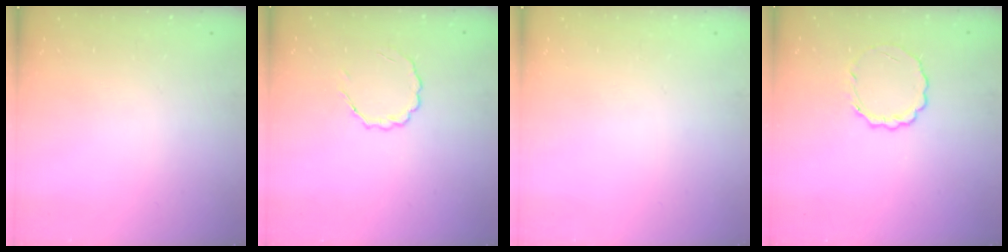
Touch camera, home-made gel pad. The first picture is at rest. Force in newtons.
{"total": 4.6, "press": 4.5, "slide": 1.0}
{"total": 0.0}
{"total": 3.4, "press": 3.3, "slide": 0.5}